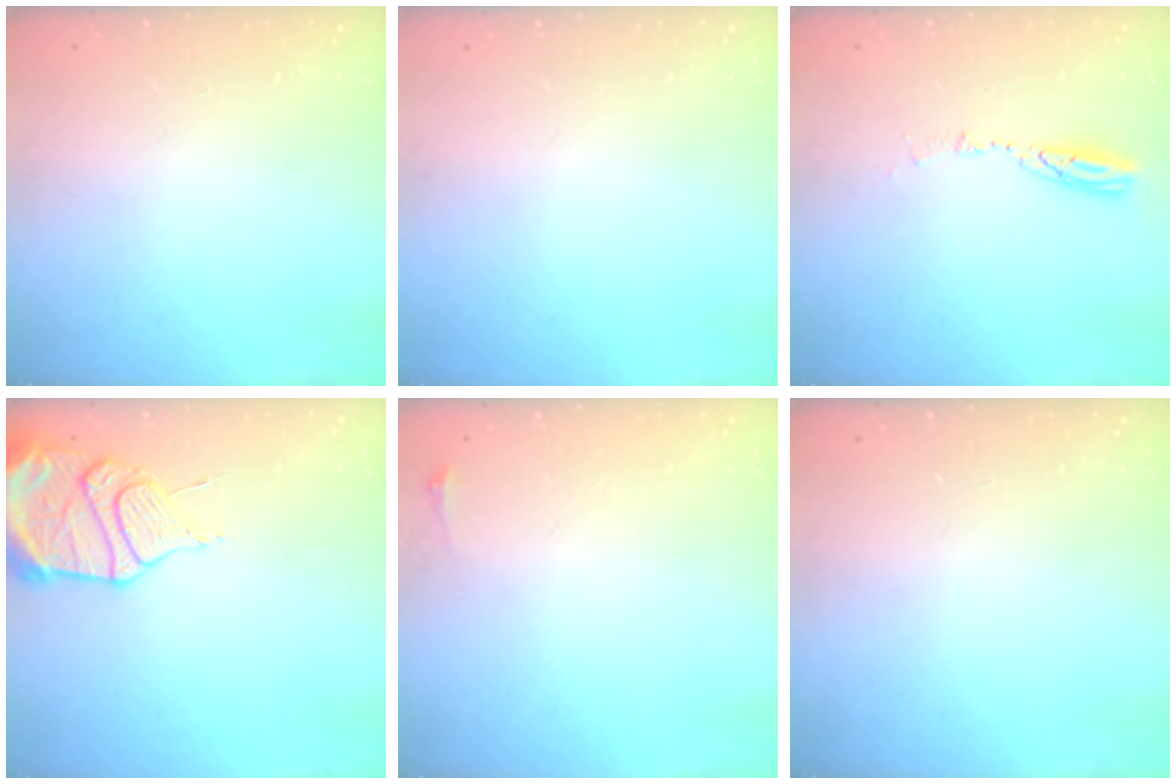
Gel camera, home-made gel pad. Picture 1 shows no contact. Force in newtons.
{"total": 0.0}
{"total": 4.7, "press": 4.6, "slide": 0.5}
{"total": 13.5, "press": 13.4, "slide": 1.0}
{"total": 2.8, "press": 2.1, "slide": 1.9}
{"total": 0.0}